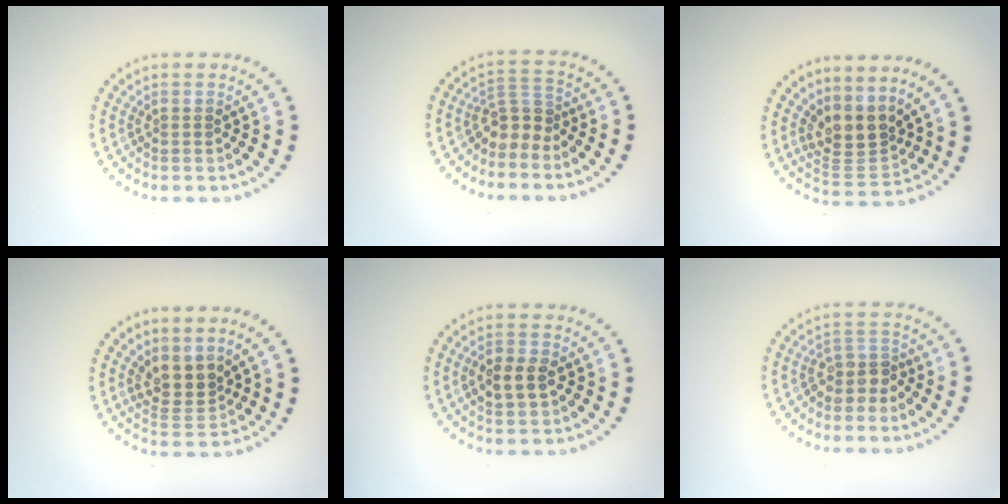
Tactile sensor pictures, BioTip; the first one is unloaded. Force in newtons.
{"total": 2.7, "press": 1.9, "slide": 1.8}
{"total": 3.6, "press": 2.6, "slide": 2.6}
{"total": 2.9, "press": 2.3, "slide": 1.8}
{"total": 3.0, "press": 3.0, "slide": 0.2}
{"total": 2.5, "press": 2.0, "slide": 1.5}